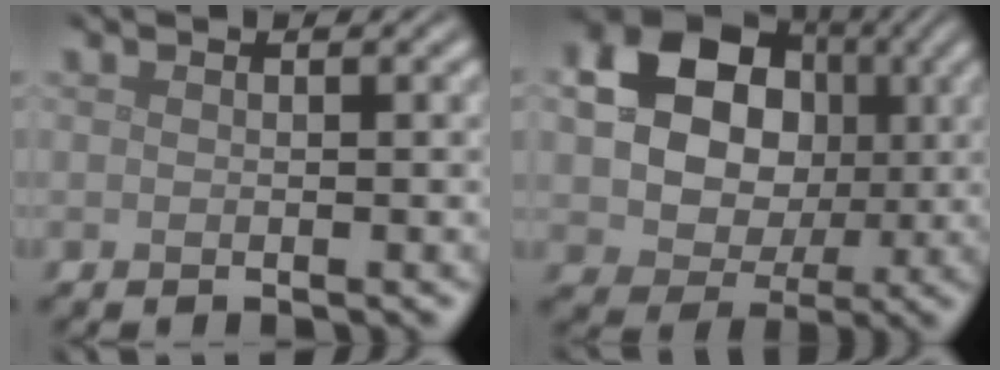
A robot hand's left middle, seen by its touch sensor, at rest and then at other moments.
{"total": 13.1, "force": [2.8, 10.7, 7.0], "torque": [-0.131, 0.033, 0.041]}